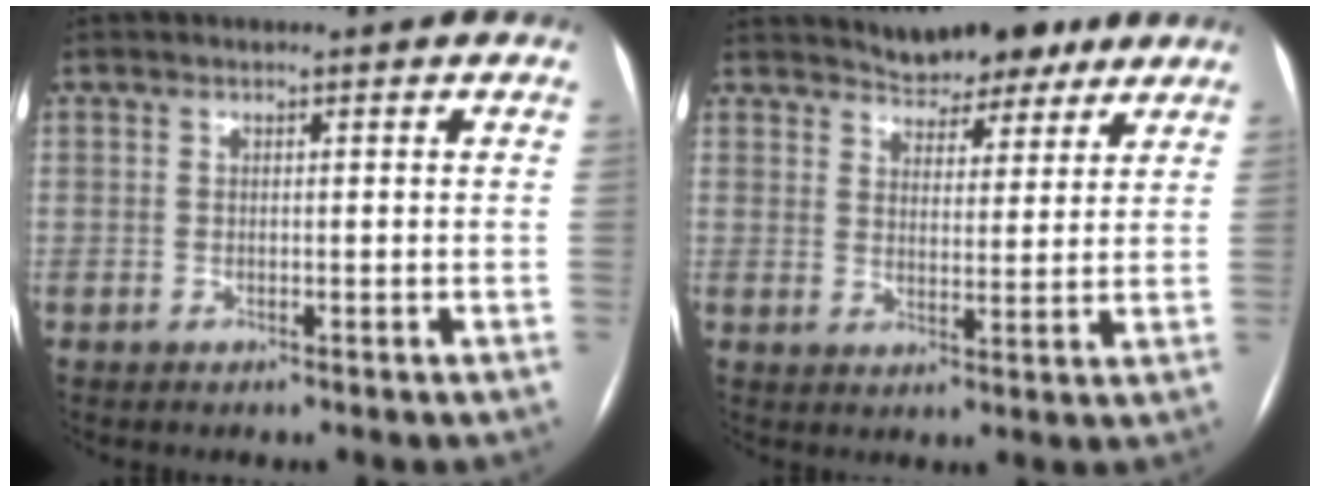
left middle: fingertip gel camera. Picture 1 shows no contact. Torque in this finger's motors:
{"motor_torque": [0.63, -0.73, 0.10, 0.02]}